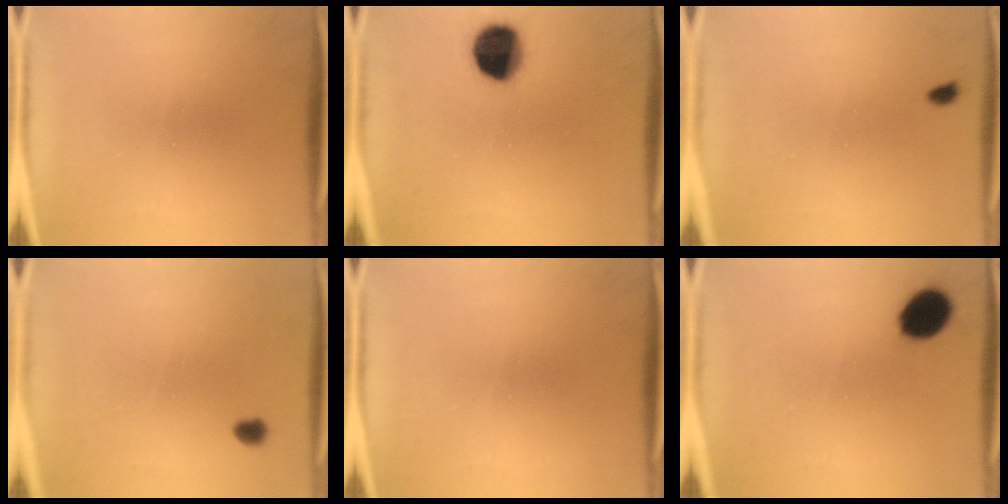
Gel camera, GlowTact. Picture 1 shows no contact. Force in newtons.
{"total": 11.6}
{"total": 0.7}
{"total": 1.3}
{"total": 0.0}
{"total": 8.4}